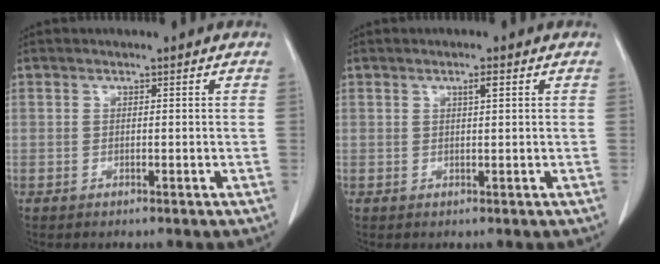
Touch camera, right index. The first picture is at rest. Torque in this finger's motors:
{"motor_torque": [0.14, -0.08, -0.01, 0.01]}